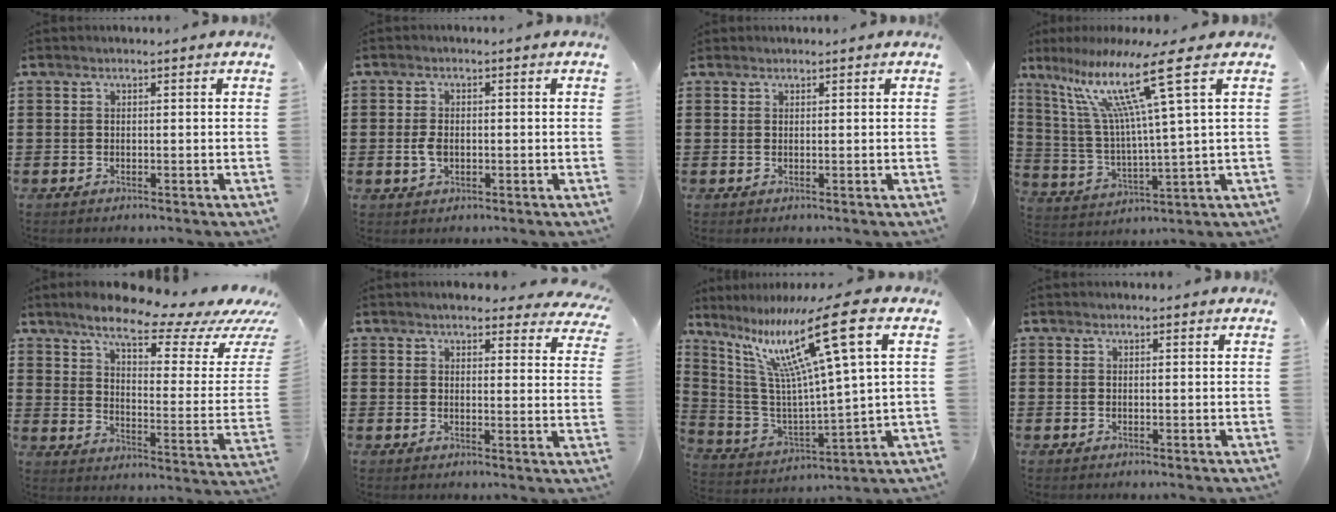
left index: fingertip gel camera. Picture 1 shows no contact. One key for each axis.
{"total": 2.6, "fx": -0.3, "fy": 1.6, "fz": 2.1, "tx": -0.048, "ty": 0.000, "tz": -0.008}
{"total": 0.6, "fx": 0.5, "fy": 0.3, "fz": 0.0, "tx": -0.003, "ty": 0.001, "tz": 0.011}
{"total": 14.9, "fx": 7.7, "fy": 0.1, "fz": 12.8, "tx": -0.277, "ty": -0.022, "tz": 0.115}
{"total": 10.8, "fx": 8.5, "fy": 1.8, "fz": 6.3, "tx": -0.133, "ty": -0.052, "tz": 0.141}
{"total": 4.1, "fx": 3.9, "fy": 0.8, "fz": 1.2, "tx": -0.026, "ty": -0.013, "tz": 0.070}
{"total": 16.1, "fx": 8.5, "fy": 0.9, "fz": 13.7, "tx": -0.294, "ty": -0.031, "tz": 0.125}
{"total": 0.6, "fx": 0.3, "fy": 0.5, "fz": 0.1, "tx": -0.003, "ty": 0.004, "tz": 0.005}